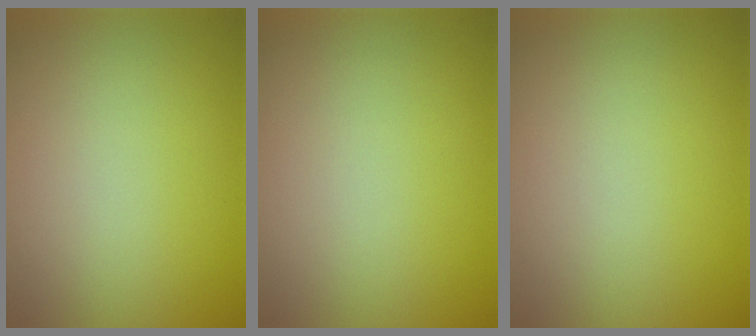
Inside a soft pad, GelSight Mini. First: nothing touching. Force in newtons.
{"total": 0.0}
{"total": 0.0}